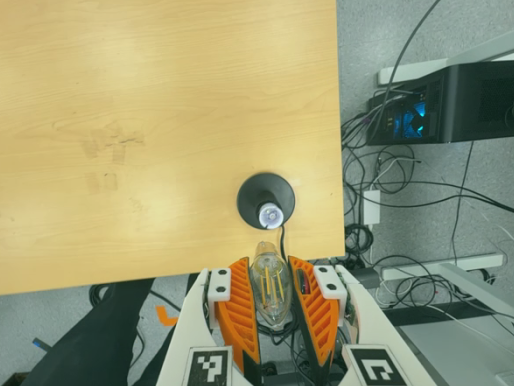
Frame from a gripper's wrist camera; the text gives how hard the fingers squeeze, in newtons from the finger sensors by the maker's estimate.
{"total": 9.2, "left": 8.2, "right": 10.2}